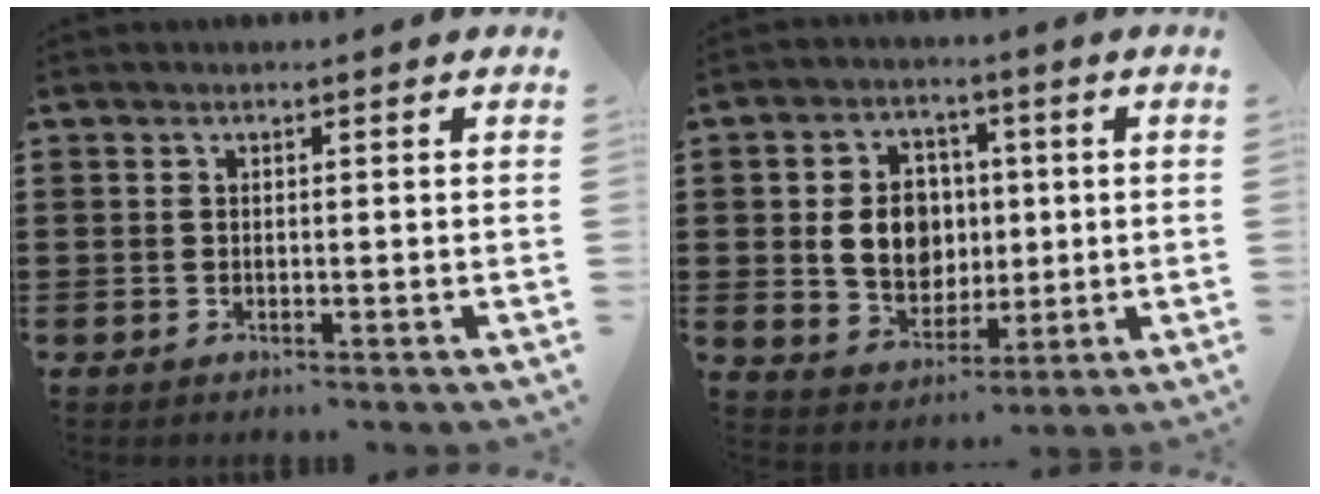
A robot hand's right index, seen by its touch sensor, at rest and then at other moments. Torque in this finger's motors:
{"motor_torque": [1.94, 0.20, 0.86, 0.21]}